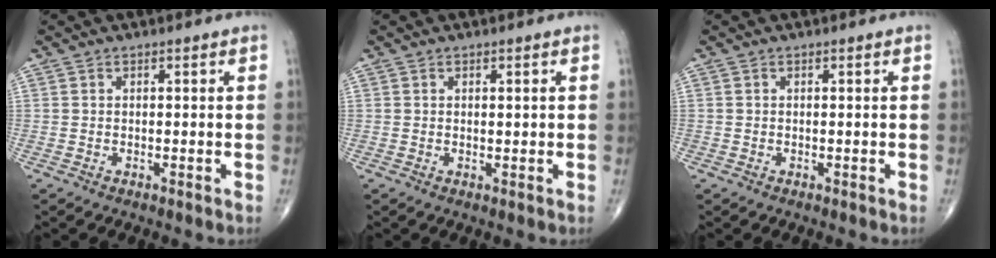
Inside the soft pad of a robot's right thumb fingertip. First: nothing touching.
{"total": 0.8, "force": [0.2, 0.3, 0.8], "torque": [-0.009, -0.001, 0.004]}
{"total": 0.0}